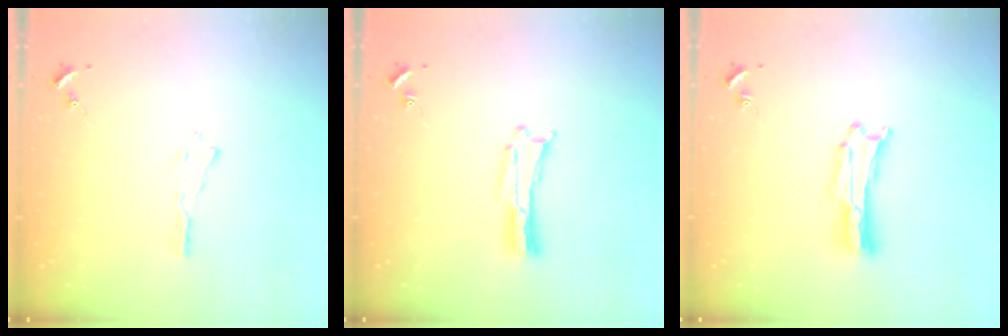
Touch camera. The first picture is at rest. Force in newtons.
{"total": 0.0}
{"total": 1.4, "press": 1.4, "slide": 0.0}